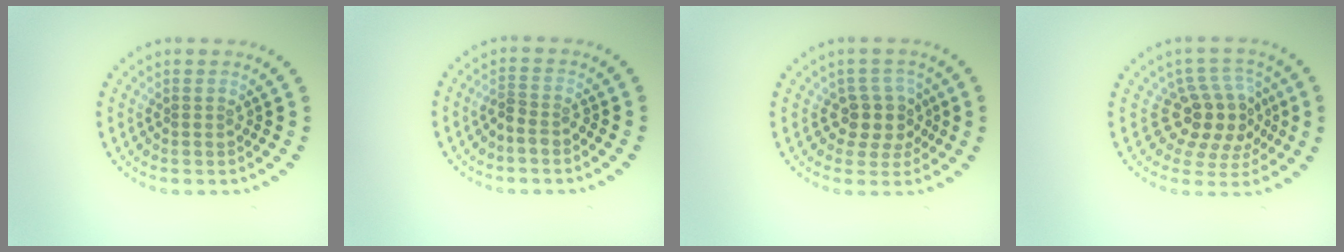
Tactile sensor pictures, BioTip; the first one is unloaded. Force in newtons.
{"total": 1.4, "press": 1.1, "slide": 0.9}
{"total": 2.9, "press": 2.4, "slide": 1.6}
{"total": 4.4, "press": 3.6, "slide": 2.4}